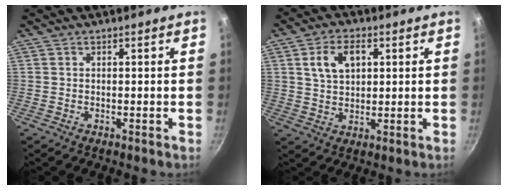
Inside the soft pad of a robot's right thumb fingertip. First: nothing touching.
{"total": 7.8, "force": [2.4, 5.1, 5.5], "torque": [-0.082, 0.003, 0.042]}